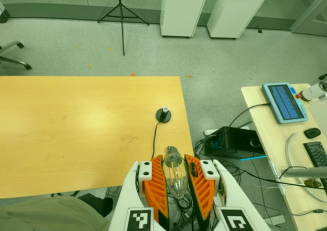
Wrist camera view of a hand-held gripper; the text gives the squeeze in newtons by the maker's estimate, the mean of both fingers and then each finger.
{"total": 21.3, "left": 23.6, "right": 19.1}